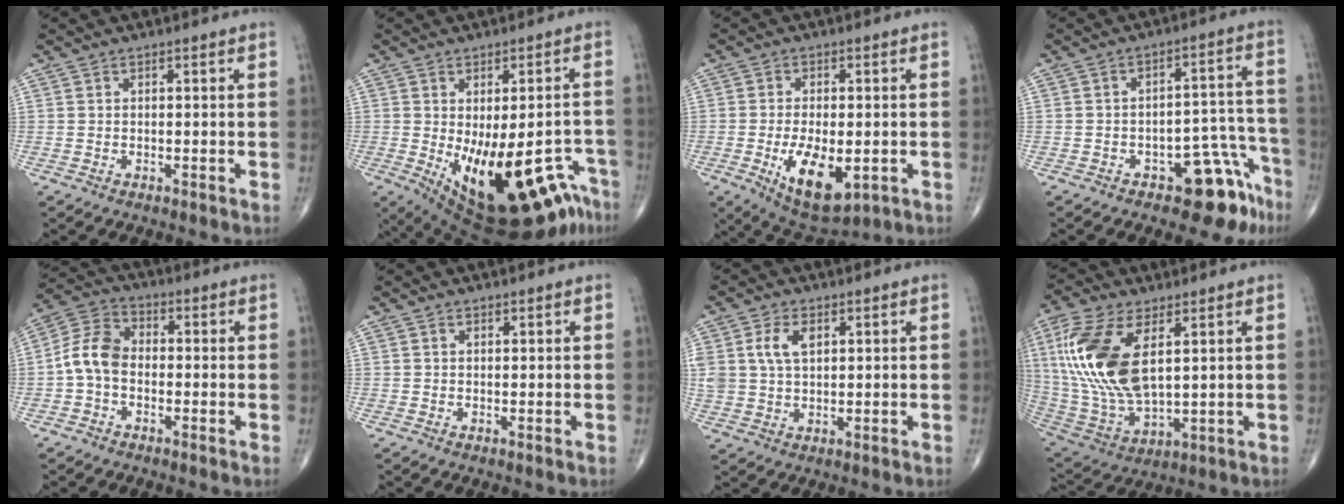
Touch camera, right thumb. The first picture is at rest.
{"total": 21.2, "force": [-9.8, 9.0, 16.5], "torque": [-0.186, 0.017, -0.122]}
{"total": 11.6, "force": [-3.1, 5.6, 9.7], "torque": [-0.153, -0.011, -0.037]}
{"total": 10.9, "force": [-7.0, 5.0, 6.7], "torque": [-0.036, 0.072, -0.090]}
{"total": 7.8, "force": [-1.3, 5.5, 5.3], "torque": [-0.094, 0.026, -0.041]}
{"total": 0.6, "force": [0.3, 0.4, 0.3], "torque": [-0.003, -0.002, 0.005]}
{"total": 6.9, "force": [2.2, 4.3, 4.9], "torque": [-0.097, -0.001, 0.045]}
{"total": 19.9, "force": [5.0, 9.7, 16.6], "torque": [-0.362, -0.021, 0.102]}